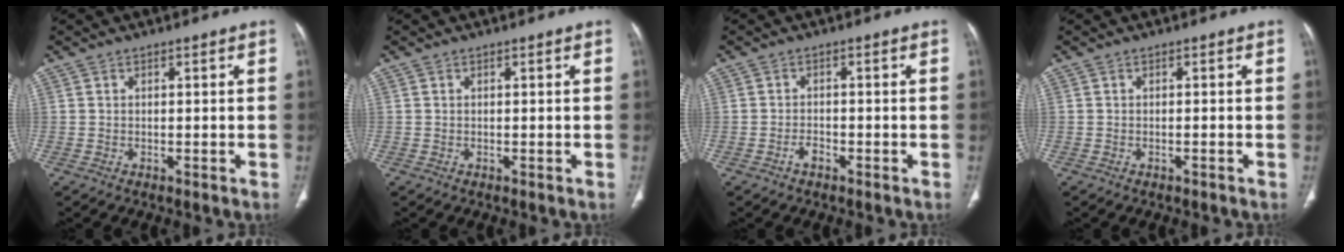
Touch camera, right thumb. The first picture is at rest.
{"total": 0.0}
{"total": 1.7, "force": [-1.2, 0.8, 0.9], "torque": [-0.018, 0.007, -0.023]}
{"total": 0.5, "force": [-0.4, -0.1, 0.3], "torque": [-0.012, 0.006, -0.003]}